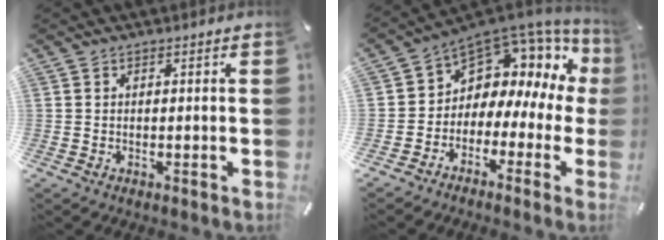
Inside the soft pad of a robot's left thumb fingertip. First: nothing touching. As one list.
[{"total": 8.2, "force": [4.6, 6.1, 2.8], "torque": [-0.052, -0.059, 0.081]}]